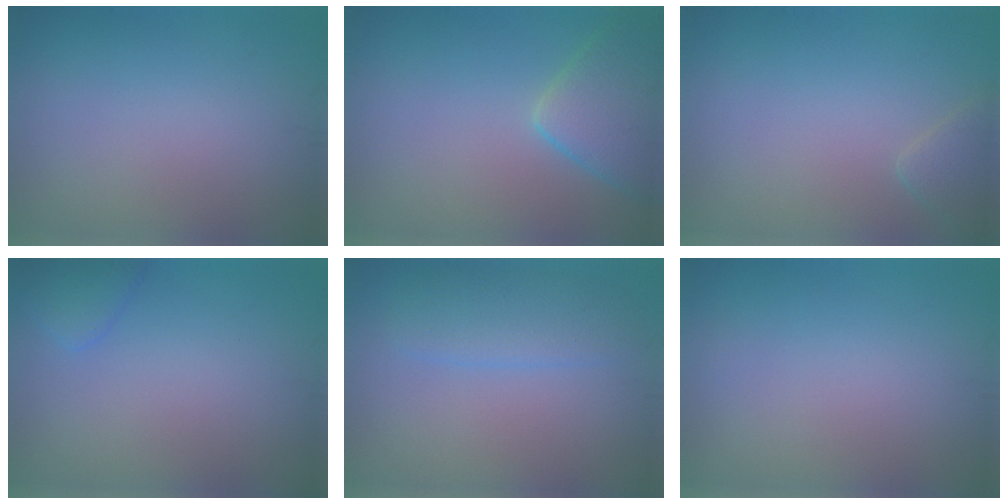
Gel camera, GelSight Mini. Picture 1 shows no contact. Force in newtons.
{"total": 5.2, "press": 5.2, "slide": 0.4}
{"total": 1.9, "press": 1.9, "slide": 0.1}
{"total": 1.9, "press": 1.9, "slide": 0.1}
{"total": 2.9, "press": 2.9, "slide": 0.2}
{"total": 0.0}